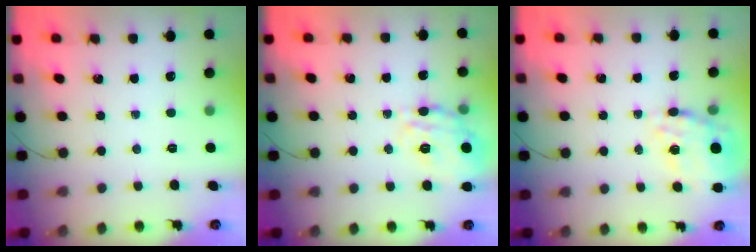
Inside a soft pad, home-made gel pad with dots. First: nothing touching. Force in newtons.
{"total": 14.4, "press": 14.4, "slide": 1.1}
{"total": 16.6, "press": 16.4, "slide": 2.6}